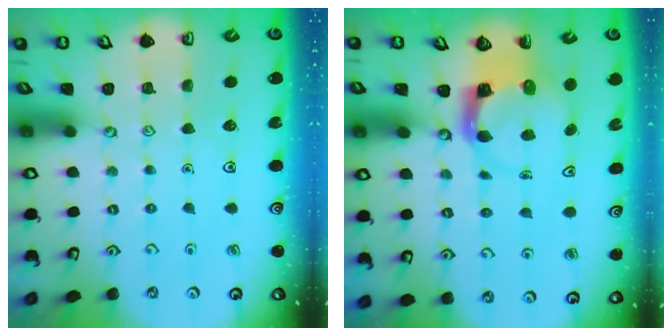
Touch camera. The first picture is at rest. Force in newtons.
{"total": 3.7, "press": 3.6, "slide": 0.5}